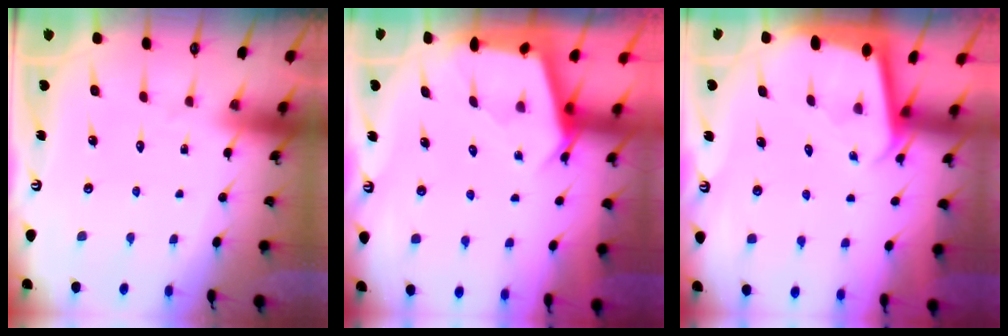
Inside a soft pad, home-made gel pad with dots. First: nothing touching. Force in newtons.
{"total": 2.9, "press": 2.9, "slide": 0.4}
{"total": 1.9, "press": 1.9, "slide": 0.1}